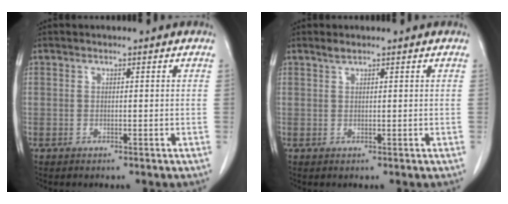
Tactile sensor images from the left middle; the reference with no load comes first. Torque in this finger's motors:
{"motor_torque": [0.35, -0.28, -0.04, -0.01]}